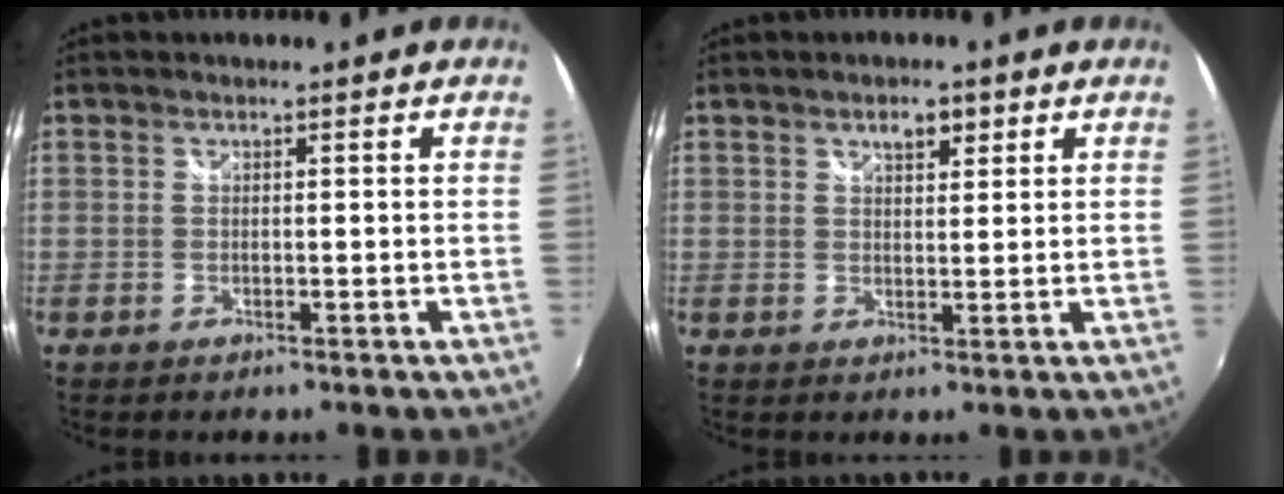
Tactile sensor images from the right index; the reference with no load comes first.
{"total": 3.3, "force": [1.9, 1.6, 2.1], "torque": [-0.029, 0.008, 0.031]}